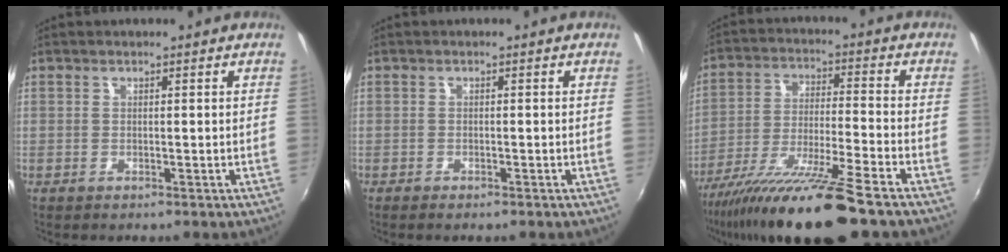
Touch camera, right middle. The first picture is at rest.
{"total": 1.2, "force": [-1.0, 0.4, 0.5], "torque": [-0.014, -0.006, -0.019]}
{"total": 16.7, "force": [-13.2, -0.7, 10.1], "torque": [-0.199, -0.040, -0.230]}